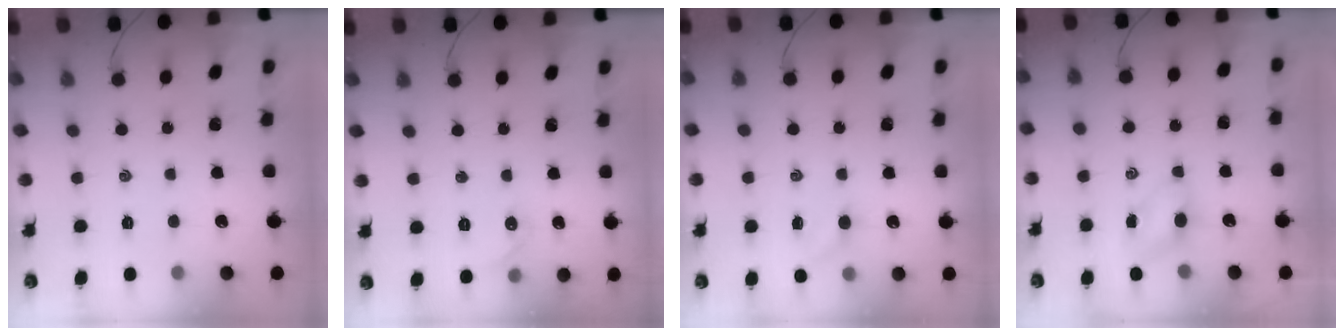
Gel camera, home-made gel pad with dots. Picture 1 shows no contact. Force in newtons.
{"total": 5.2, "press": 5.0, "slide": 1.3}
{"total": 4.4, "press": 4.3, "slide": 1.1}
{"total": 5.0, "press": 4.9, "slide": 1.1}